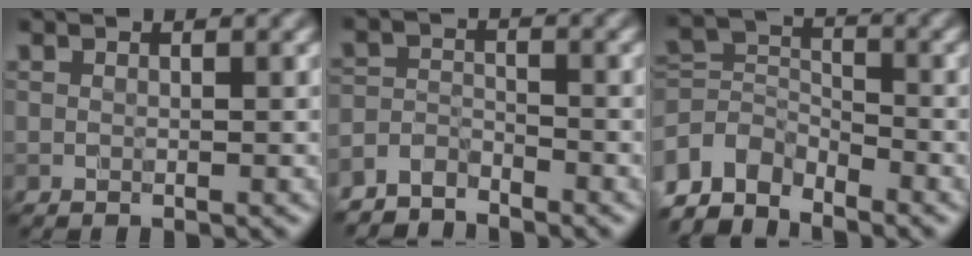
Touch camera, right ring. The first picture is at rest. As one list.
[{"total": 3.1, "force": [-3.0, 0.8, 0.1], "torque": [0.001, 0.001, -0.068]}, {"total": 4.7, "force": [-3.7, 2.5, 1.5], "torque": [-0.023, 0.000, -0.081]}]